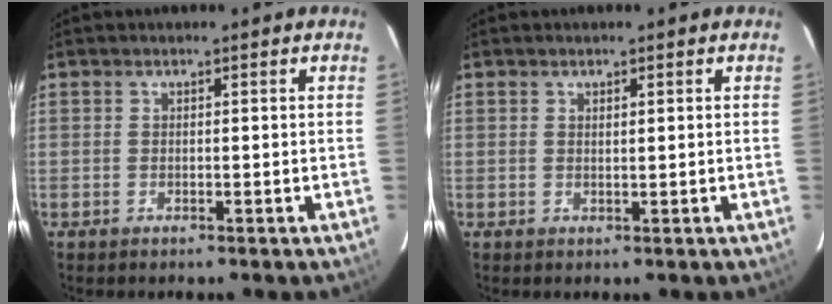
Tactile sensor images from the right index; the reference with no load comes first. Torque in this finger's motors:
{"motor_torque": [-0.13, 0.22, 0.02, 0.00]}